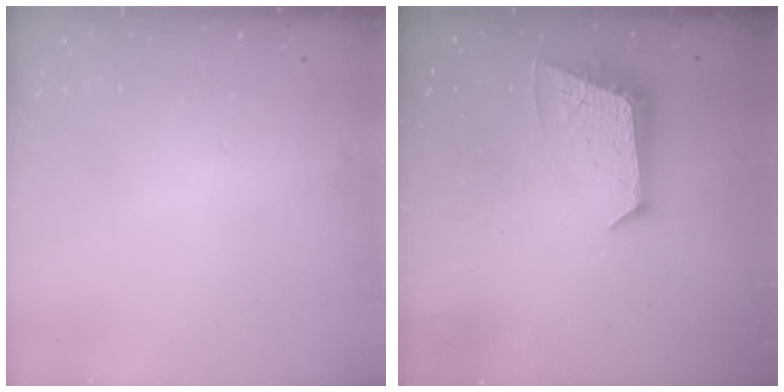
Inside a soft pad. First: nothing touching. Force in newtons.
{"total": 9.5, "press": 9.5, "slide": 0.6}